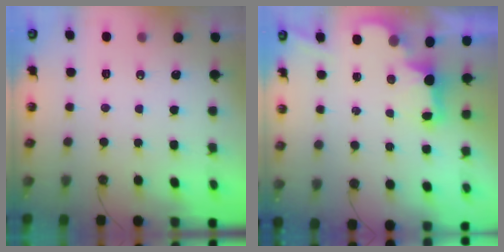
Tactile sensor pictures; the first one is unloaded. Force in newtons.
{"total": 2.3, "press": 2.2, "slide": 0.7}